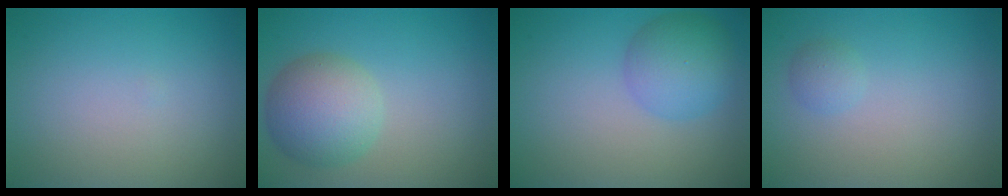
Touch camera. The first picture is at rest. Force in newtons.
{"total": 5.5, "press": 5.5, "slide": 0.4}
{"total": 4.4, "press": 4.4, "slide": 0.2}
{"total": 1.1, "press": 1.1, "slide": 0.1}